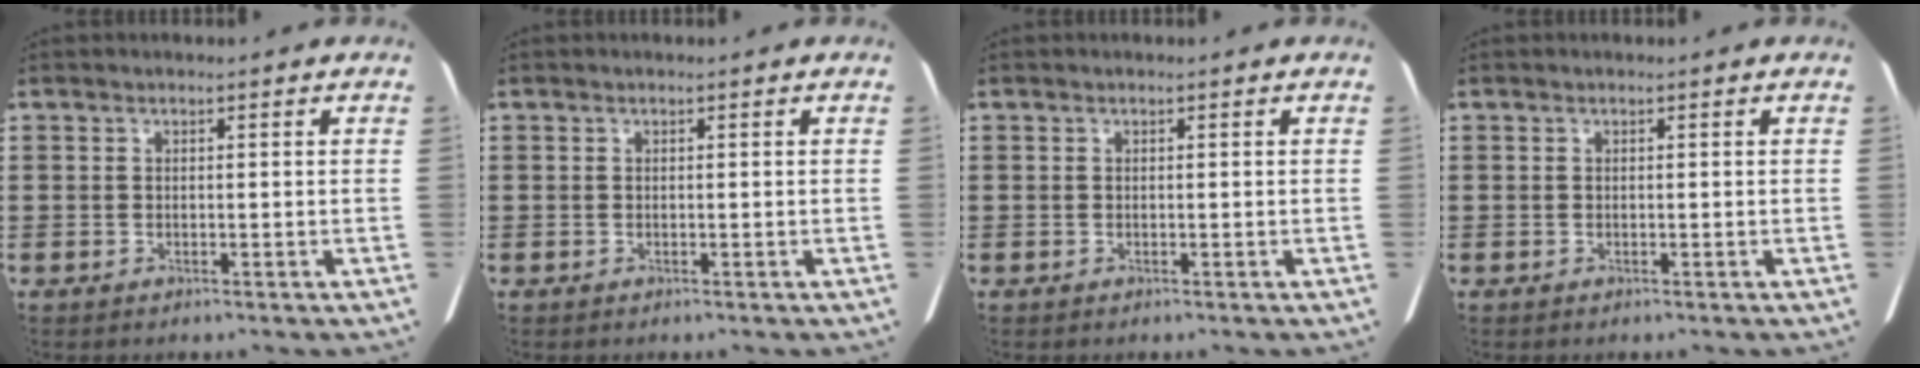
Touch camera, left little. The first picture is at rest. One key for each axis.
{"total": 0.0}
{"total": 0.0}
{"total": 0.0}